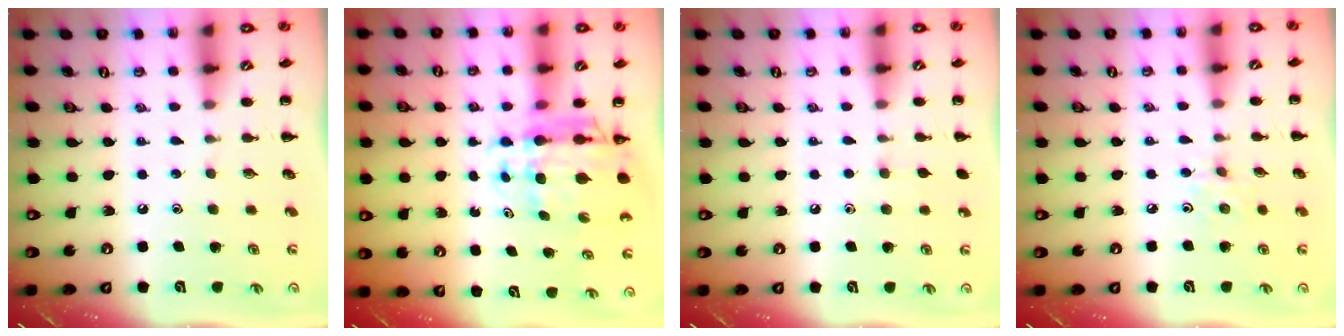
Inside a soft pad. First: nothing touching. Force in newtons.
{"total": 8.6, "press": 8.2, "slide": 2.7}
{"total": 3.7, "press": 3.3, "slide": 1.7}
{"total": 4.0, "press": 3.8, "slide": 1.3}